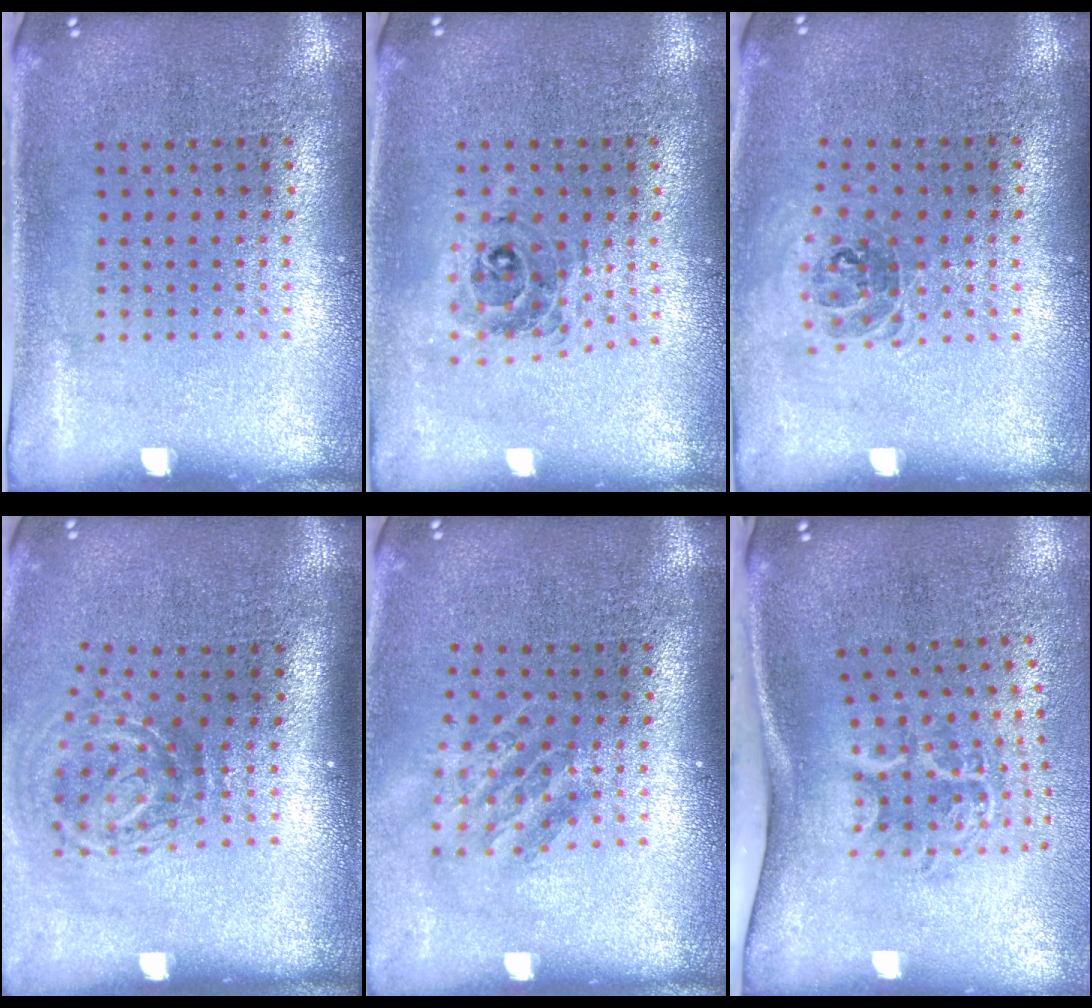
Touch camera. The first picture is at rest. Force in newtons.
{"total": 0.6, "press": 0.6, "slide": 0.2}
{"total": 1.0, "press": 0.8, "slide": 0.5}
{"total": 2.0, "press": 1.3, "slide": 1.6}
{"total": 1.6, "press": 1.2, "slide": 1.1}
{"total": 2.2, "press": 1.4, "slide": 1.7}